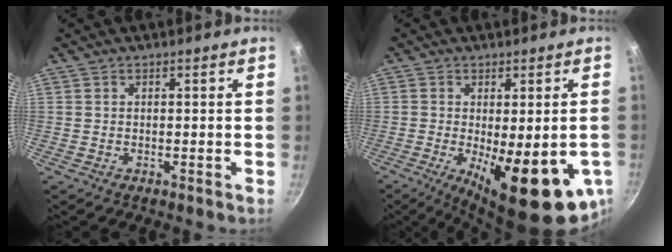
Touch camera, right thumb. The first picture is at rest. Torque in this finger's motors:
{"motor_torque": [0.13, 1.36, 0.47, -0.26, 0.41]}